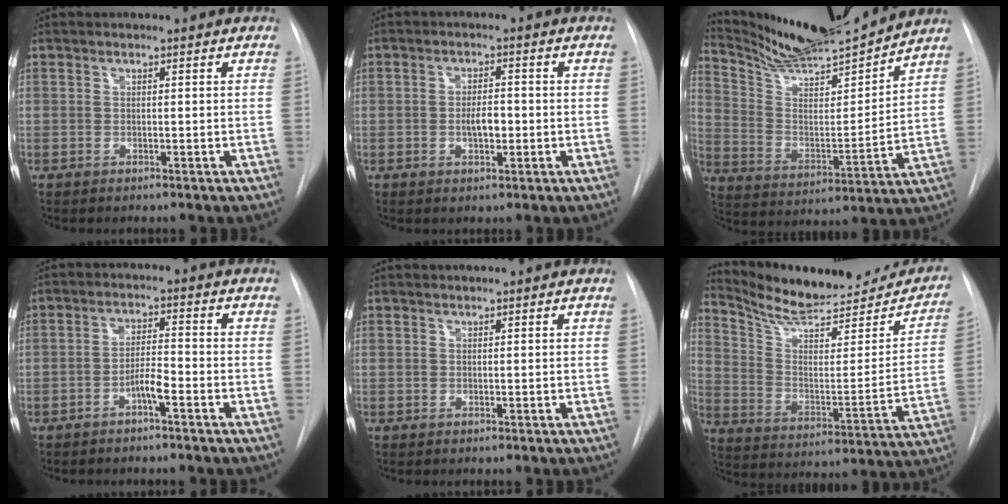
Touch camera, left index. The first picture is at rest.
{"total": 3.3, "force": [-0.9, 1.3, 2.9], "torque": [-0.048, 0.000, -0.012]}
{"total": 17.2, "force": [16.1, 0.9, 6.0], "torque": [-0.113, -0.020, 0.271]}
{"total": 3.4, "force": [-2.2, 0.2, 2.6], "torque": [-0.045, 0.003, -0.039]}
{"total": 0.0}
{"total": 22.4, "force": [20.1, 5.4, 8.2], "torque": [-0.117, -0.045, 0.281]}